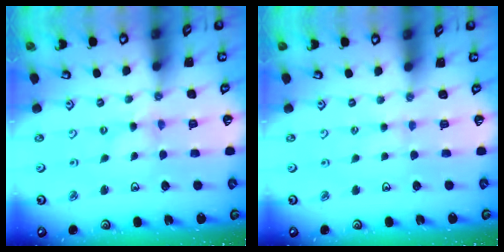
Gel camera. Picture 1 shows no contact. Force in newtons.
{"total": 1.5, "press": 1.5, "slide": 0.3}